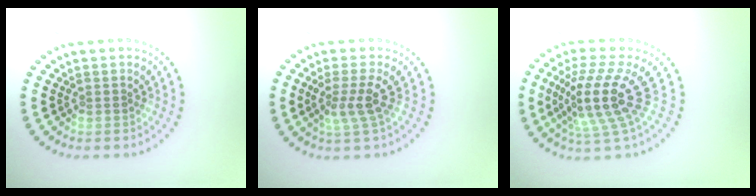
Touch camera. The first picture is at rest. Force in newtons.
{"total": 2.6, "press": 2.0, "slide": 1.7}
{"total": 5.2, "press": 3.9, "slide": 3.4}